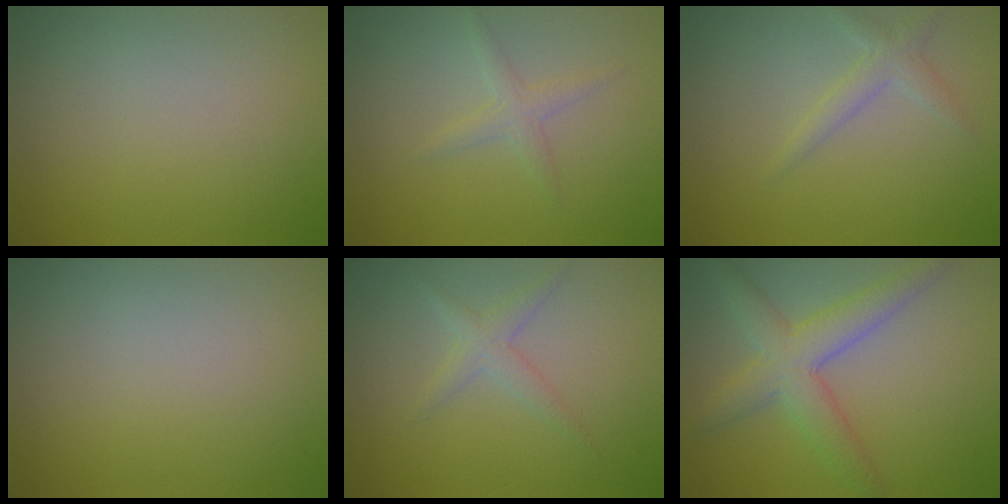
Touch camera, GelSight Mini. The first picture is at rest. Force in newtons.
{"total": 1.4, "press": 1.4, "slide": 0.1}
{"total": 1.7, "press": 1.6, "slide": 0.1}
{"total": 0.0}
{"total": 1.6, "press": 1.6, "slide": 0.1}
{"total": 4.9, "press": 4.9, "slide": 0.2}